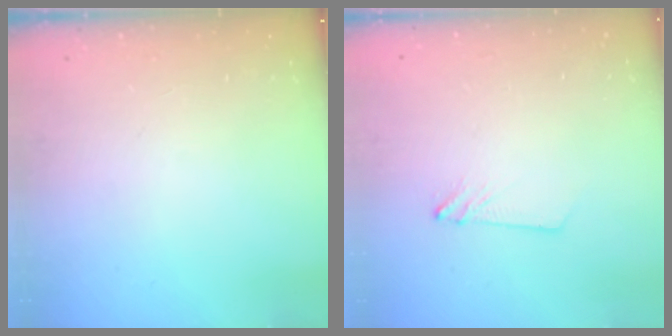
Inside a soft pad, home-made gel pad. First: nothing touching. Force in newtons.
{"total": 2.4, "press": 2.4, "slide": 0.2}